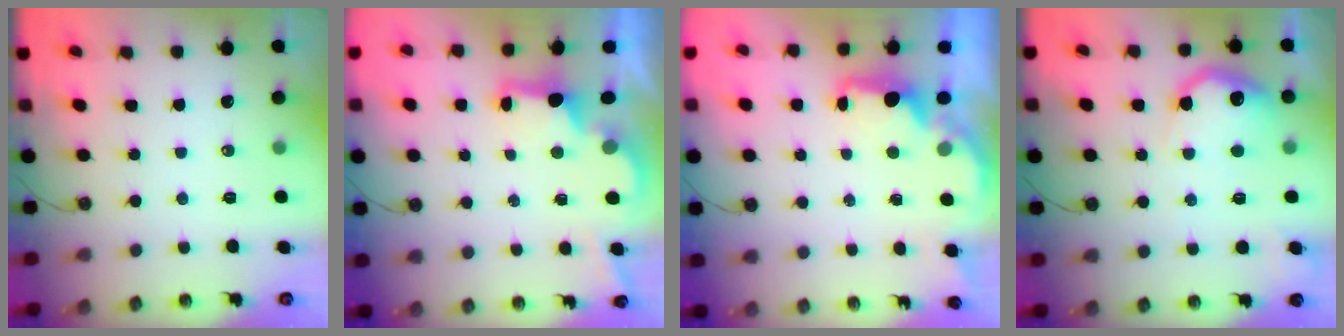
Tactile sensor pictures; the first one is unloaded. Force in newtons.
{"total": 2.5, "press": 2.4, "slide": 0.7}
{"total": 2.5, "press": 2.4, "slide": 0.8}
{"total": 15.2, "press": 15.1, "slide": 1.1}